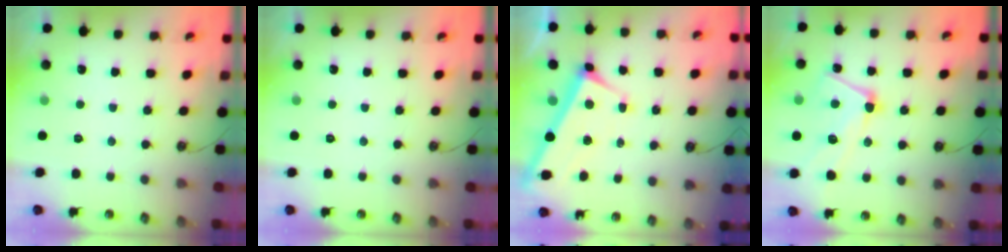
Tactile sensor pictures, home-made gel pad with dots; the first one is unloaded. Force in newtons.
{"total": 0.0}
{"total": 2.8, "press": 2.7, "slide": 0.9}
{"total": 9.4, "press": 9.3, "slide": 1.3}